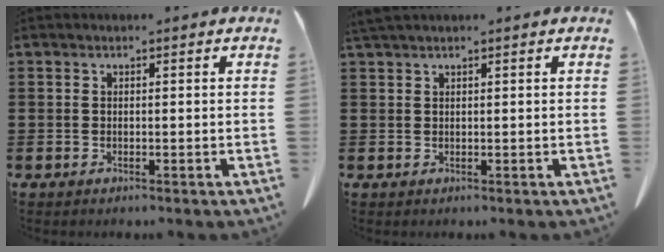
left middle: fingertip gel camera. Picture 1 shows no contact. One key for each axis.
{"total": 1.1, "fx": 1.0, "fy": -0.1, "fz": 0.5, "tx": -0.013, "ty": -0.002, "tz": 0.020}